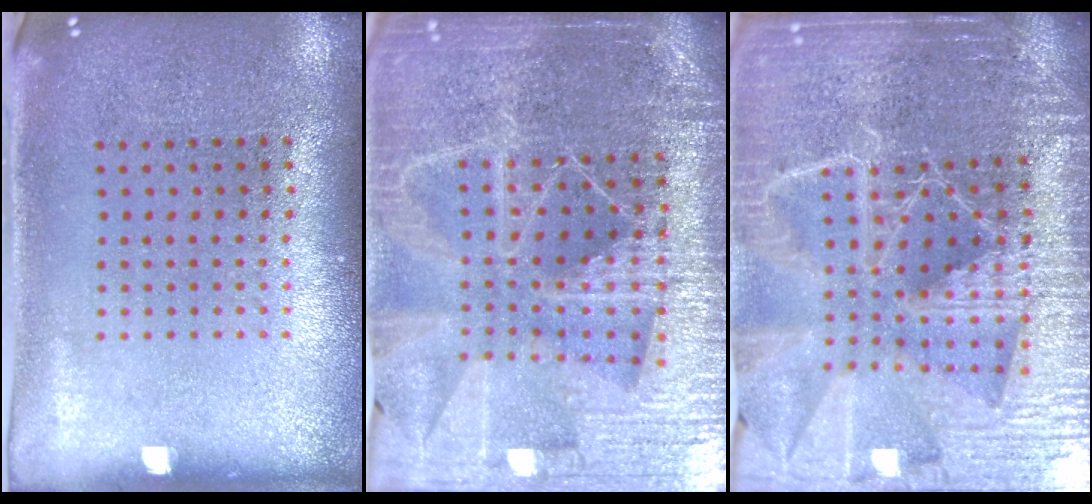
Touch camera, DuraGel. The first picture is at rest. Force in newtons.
{"total": 5.6, "press": 4.9, "slide": 2.6}
{"total": 5.7, "press": 5.0, "slide": 2.7}